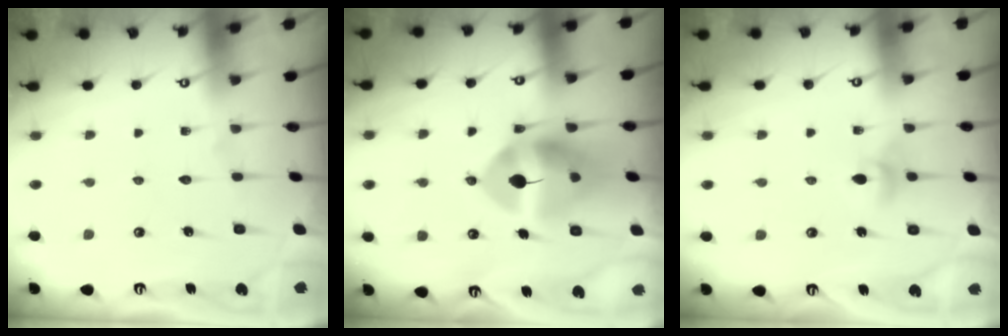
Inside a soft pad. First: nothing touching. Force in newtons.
{"total": 13.0, "press": 12.8, "slide": 2.1}
{"total": 4.1, "press": 4.0, "slide": 0.8}